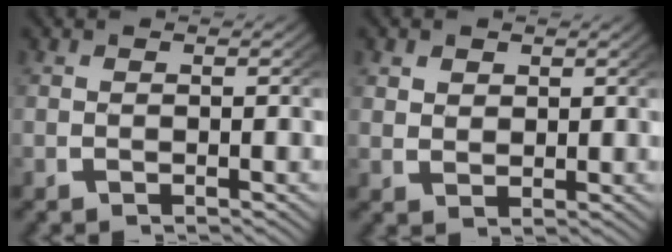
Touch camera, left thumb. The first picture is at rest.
{"total": 1.9, "force": [1.2, 1.4, 0.6], "torque": [-0.008, -0.007, 0.031]}